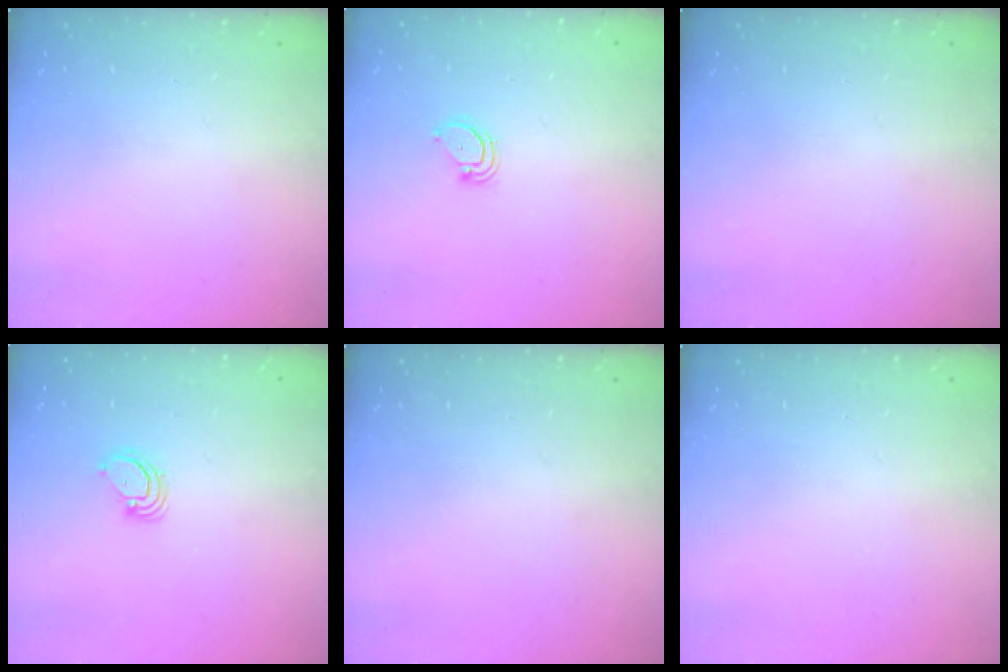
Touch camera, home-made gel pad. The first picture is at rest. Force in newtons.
{"total": 3.0, "press": 3.0, "slide": 0.2}
{"total": 0.0}
{"total": 2.9, "press": 2.9, "slide": 0.2}
{"total": 0.0}
{"total": 0.0}